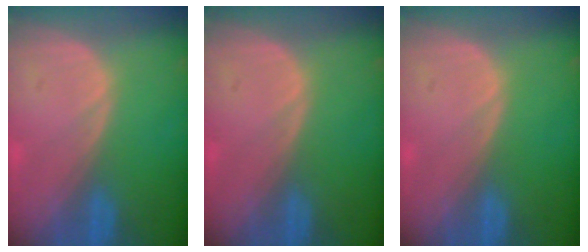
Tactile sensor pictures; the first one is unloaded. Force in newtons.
{"total": 0.0}
{"total": 0.0}